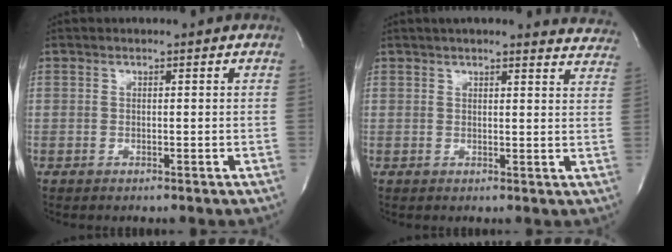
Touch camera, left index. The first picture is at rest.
{"total": 15.8, "force": [14.9, 2.4, 4.8], "torque": [-0.052, -0.024, 0.155]}